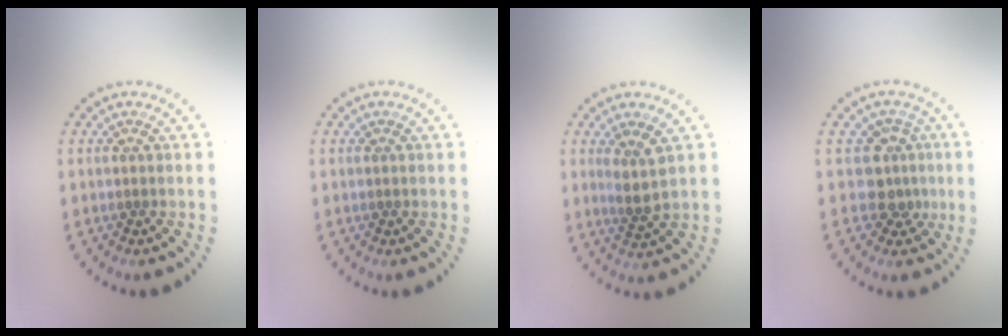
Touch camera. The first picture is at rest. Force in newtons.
{"total": 0.0}
{"total": 2.2, "press": 1.7, "slide": 1.4}
{"total": 2.6, "press": 2.0, "slide": 1.7}